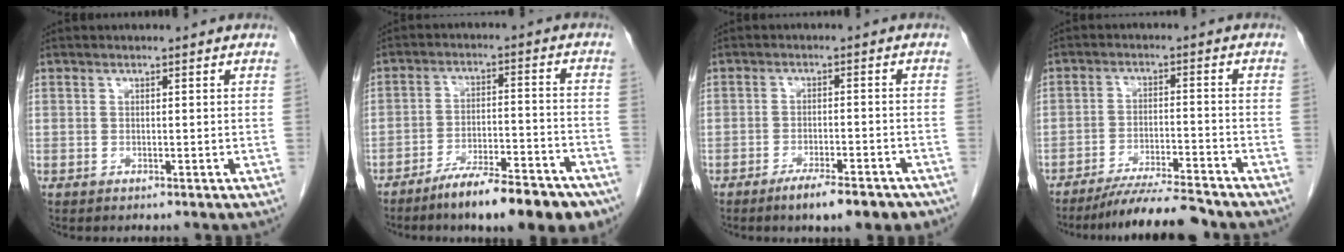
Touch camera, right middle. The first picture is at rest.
{"total": 14.4, "force": [-10.9, 2.9, 8.9], "torque": [-0.106, 0.010, -0.167]}
{"total": 7.6, "force": [-5.6, 1.6, 4.8], "torque": [-0.056, -0.006, -0.078]}
{"total": 9.6, "force": [-8.8, 0.1, 4.0], "torque": [-0.053, -0.014, -0.143]}